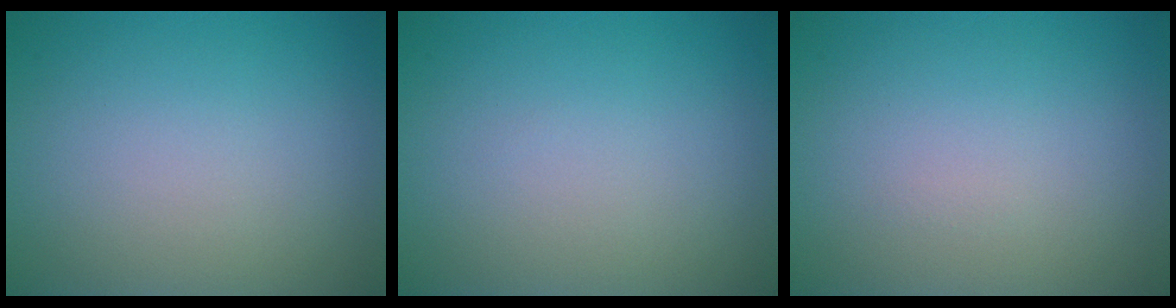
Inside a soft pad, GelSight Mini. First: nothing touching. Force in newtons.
{"total": 0.0}
{"total": 0.0}